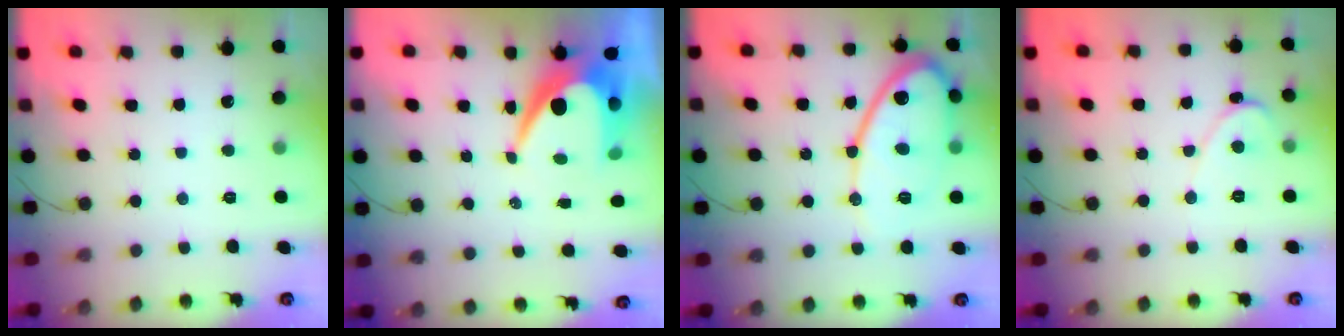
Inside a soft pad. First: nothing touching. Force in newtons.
{"total": 10.5, "press": 10.5, "slide": 0.7}
{"total": 14.2, "press": 14.2, "slide": 1.1}
{"total": 1.4, "press": 1.3, "slide": 0.1}